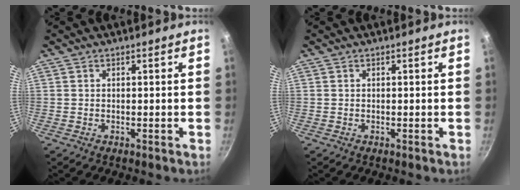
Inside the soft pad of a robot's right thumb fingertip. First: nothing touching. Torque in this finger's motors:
{"motor_torque": [0.07, -0.01, 0.16, 0.03, 0.03]}